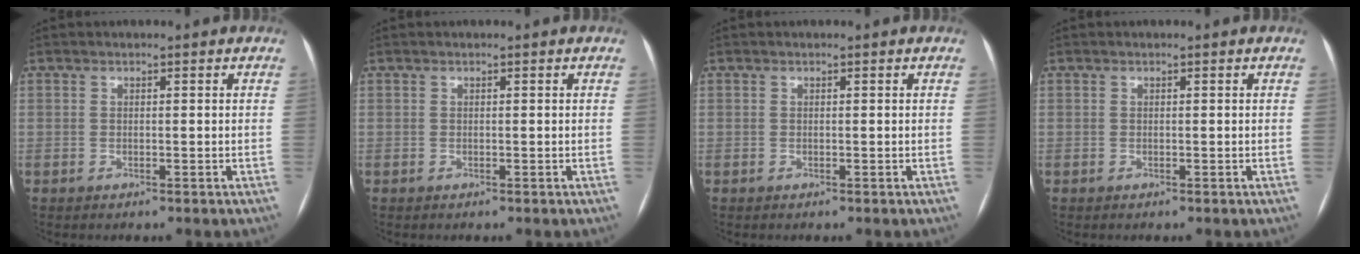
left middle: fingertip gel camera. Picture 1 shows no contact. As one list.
[{"total": 0.0}, {"total": 0.0}, {"total": 0.0}]